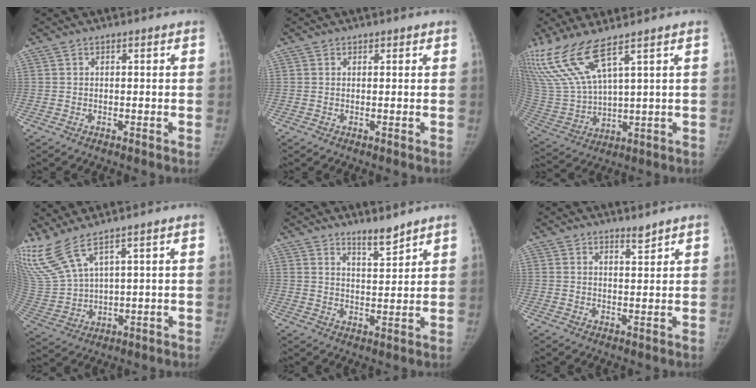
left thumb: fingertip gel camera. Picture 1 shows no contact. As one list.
[{"total": 0.5, "force": [0.4, 0.3, 0.0], "torque": [-0.001, -0.002, 0.004]}, {"total": 12.8, "force": [8.5, 2.5, 9.2], "torque": [-0.214, -0.037, 0.192]}, {"total": 9.6, "force": [7.5, 1.3, 5.9], "torque": [-0.147, -0.035, 0.177]}, {"total": 4.4, "force": [3.9, 0.7, 1.9], "torque": [-0.020, -0.039, 0.066]}, {"total": 1.7, "force": [1.6, 0.2, 0.4], "torque": [0.004, -0.017, 0.026]}]